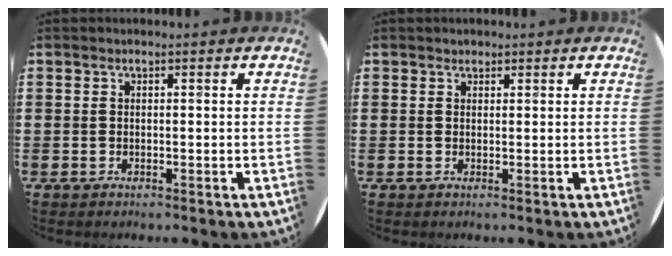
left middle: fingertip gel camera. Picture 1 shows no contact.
{"total": 0.7, "force": [0.6, 0.3, -0.1], "torque": [0.001, 0.003, 0.012]}